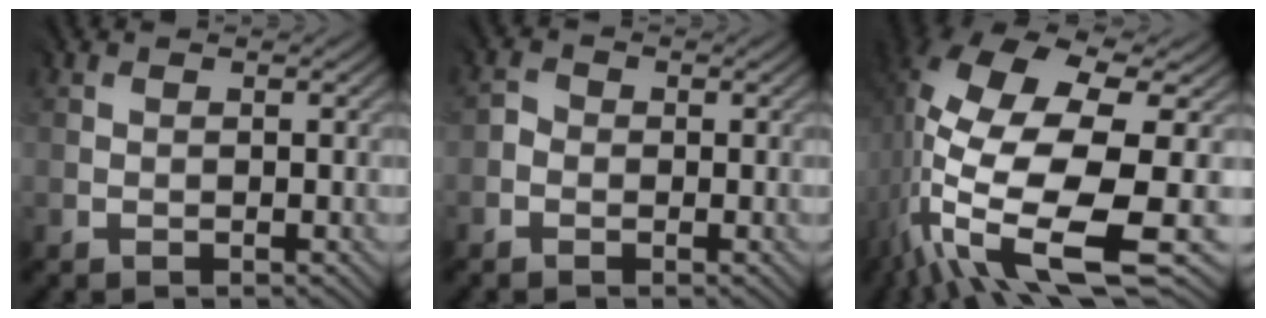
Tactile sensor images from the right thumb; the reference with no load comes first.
{"total": 1.3, "force": [-1.0, 0.8, -0.2], "torque": [0.004, -0.002, -0.023]}
{"total": 16.2, "force": [-2.8, 6.9, 14.4], "torque": [-0.311, -0.013, -0.045]}